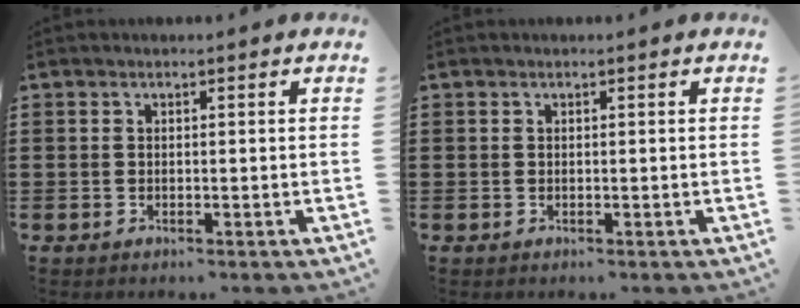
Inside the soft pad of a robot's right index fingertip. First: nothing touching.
{"total": 0.0}